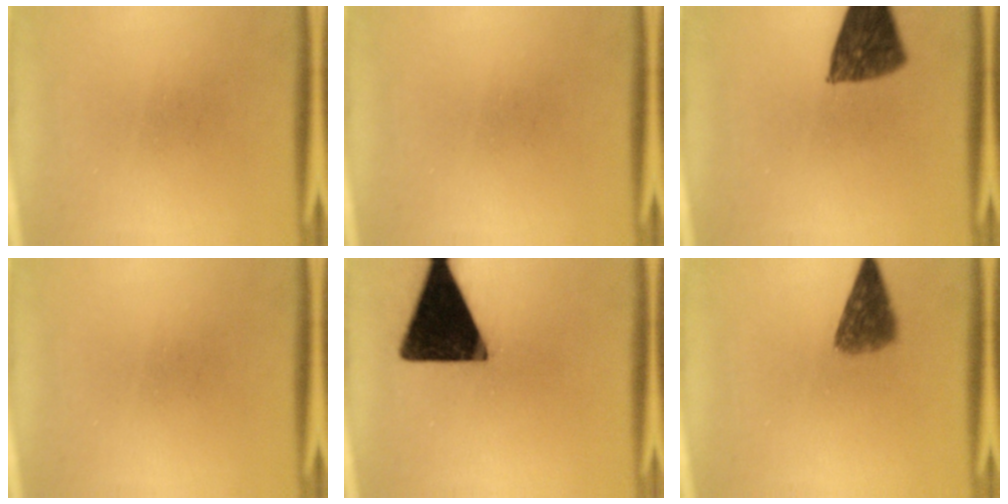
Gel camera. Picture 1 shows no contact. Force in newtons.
{"total": 0.0}
{"total": 9.7}
{"total": 0.0}
{"total": 19.2}
{"total": 5.5}